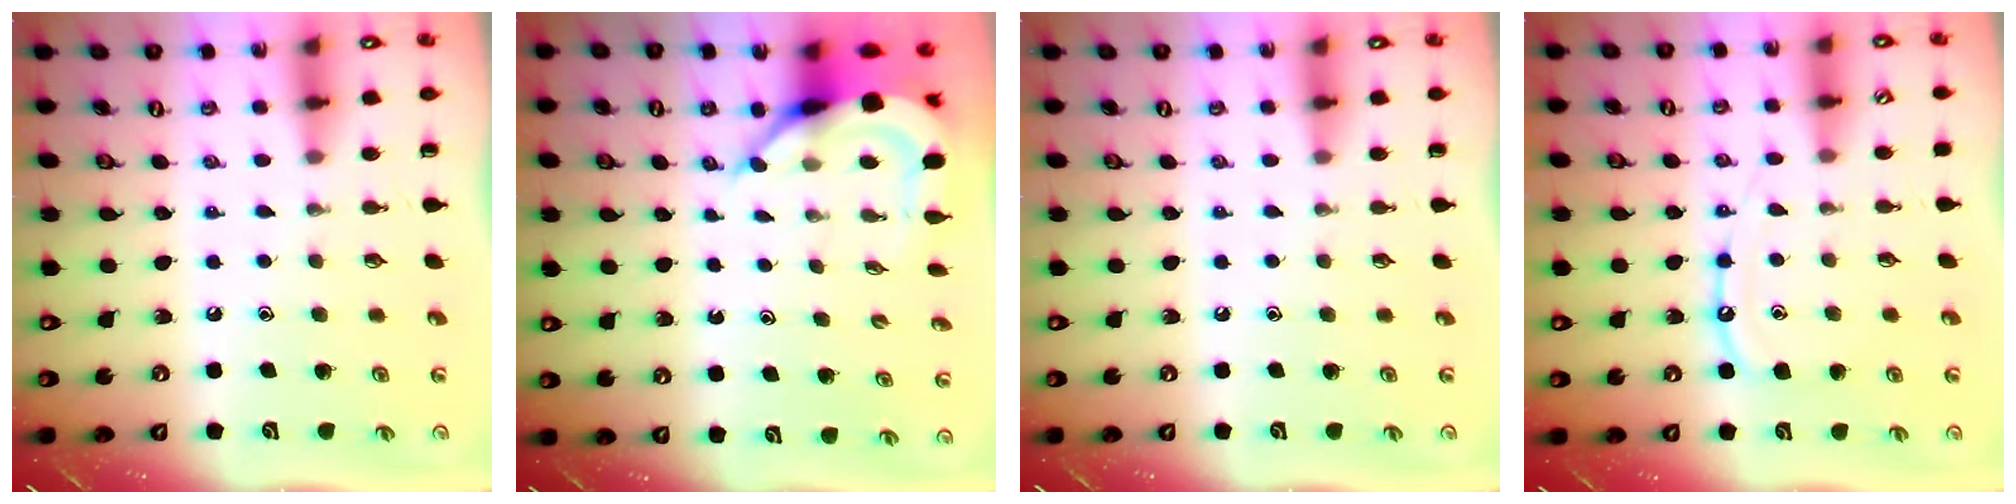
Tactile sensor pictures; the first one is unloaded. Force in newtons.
{"total": 8.0, "press": 8.0, "slide": 1.0}
{"total": 0.0}
{"total": 9.2, "press": 9.2, "slide": 0.8}